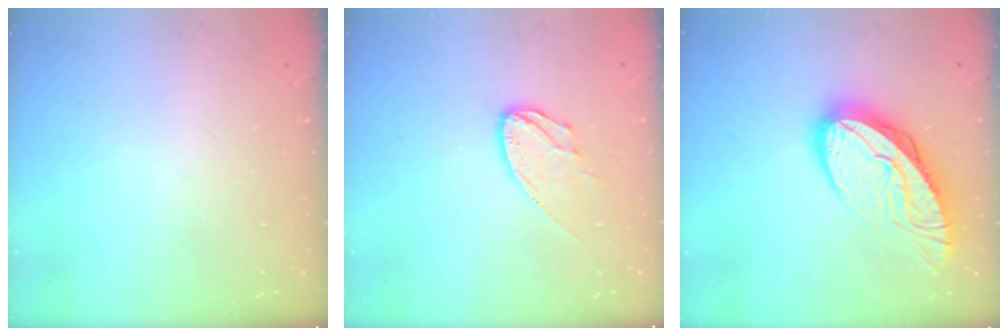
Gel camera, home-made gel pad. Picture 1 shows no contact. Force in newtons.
{"total": 9.3, "press": 9.2, "slide": 0.5}
{"total": 14.6, "press": 14.5, "slide": 1.4}